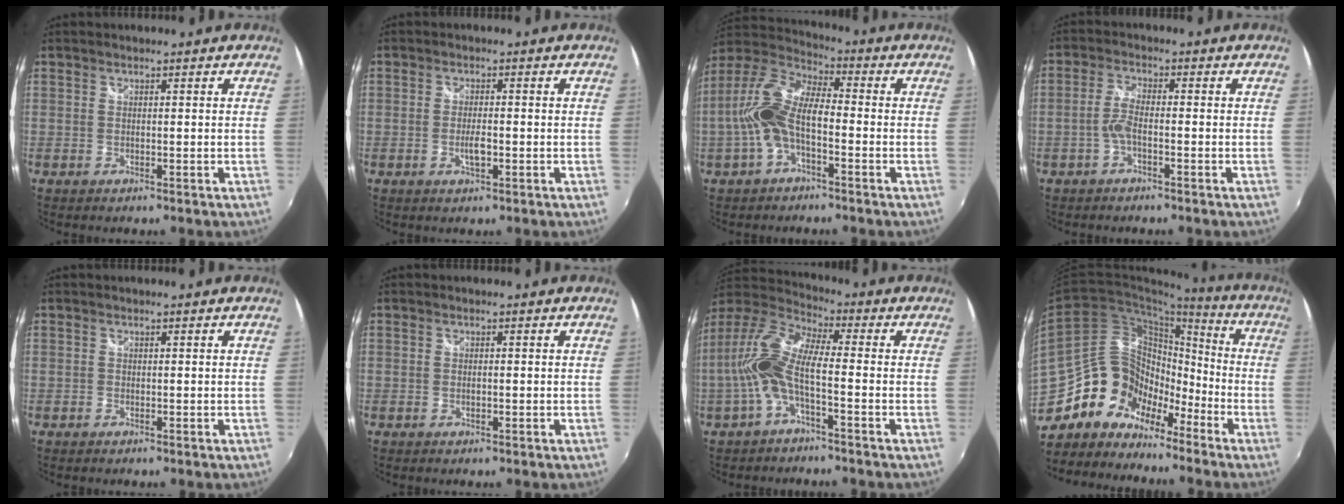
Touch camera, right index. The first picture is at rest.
{"total": 2.7, "force": [-0.7, 0.9, 2.4], "torque": [-0.046, 0.001, -0.012]}
{"total": 11.8, "force": [-2.7, 5.0, 10.4], "torque": [-0.222, 0.016, -0.054]}
{"total": 3.0, "force": [-1.4, 0.7, 2.6], "torque": [-0.064, 0.010, -0.028]}
{"total": 0.0}
{"total": 0.5, "force": [0.0, 0.2, 0.5], "torque": [-0.011, 0.003, 0.001]}
{"total": 11.4, "force": [-1.8, 3.3, 10.7], "torque": [-0.225, 0.012, -0.034]}
{"total": 16.2, "force": [-11.7, 10.1, 5.0], "torque": [-0.101, 0.028, -0.214]}